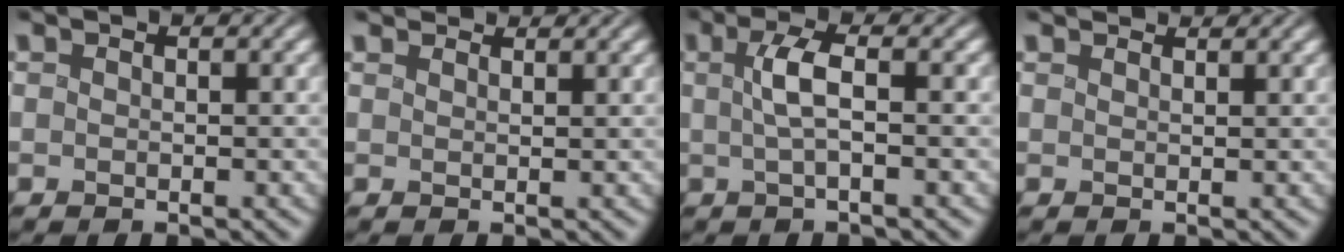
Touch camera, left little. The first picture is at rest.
{"total": 2.3, "force": [2.2, 0.4, 0.5], "torque": [-0.024, 0.008, 0.040]}
{"total": 2.7, "force": [0.0, 0.5, 2.6], "torque": [-0.061, 0.004, -0.005]}
{"total": 1.9, "force": [1.9, 0.2, 0.4], "torque": [-0.017, 0.010, 0.027]}